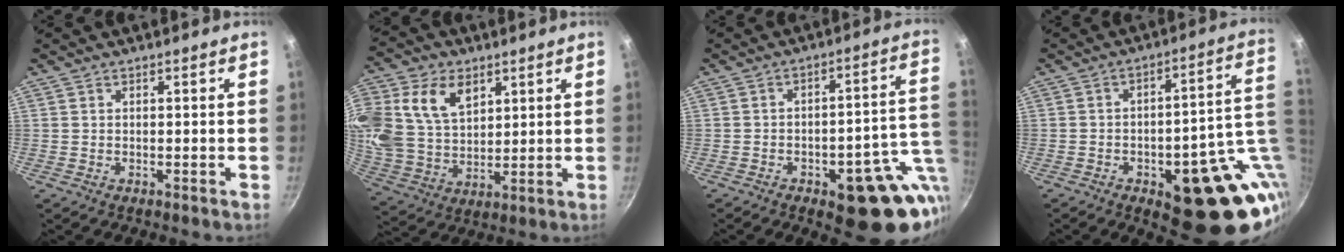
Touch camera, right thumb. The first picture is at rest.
{"total": 19.4, "force": [7.4, 13.5, 11.7], "torque": [-0.252, -0.004, 0.148]}
{"total": 17.9, "force": [-4.8, 7.5, 15.5], "torque": [-0.136, 0.020, -0.057]}
{"total": 22.6, "force": [-4.4, 9.6, 20.0], "torque": [-0.185, 0.011, -0.046]}